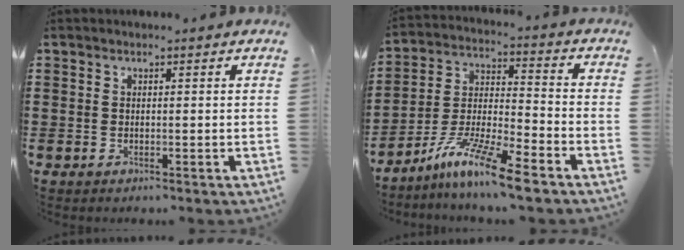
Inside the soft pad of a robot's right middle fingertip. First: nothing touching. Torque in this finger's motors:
{"motor_torque": [2.14, 0.00, 0.55, 0.21]}